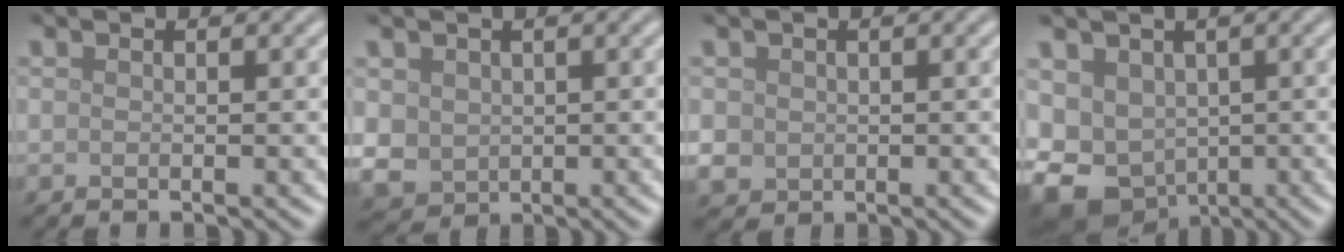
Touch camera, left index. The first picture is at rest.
{"total": 3.0, "force": [0.5, 2.6, 1.3], "torque": [-0.039, -0.007, 0.017]}
{"total": 1.9, "force": [0.2, 1.7, 0.6], "torque": [-0.014, -0.005, 0.004]}
{"total": 9.4, "force": [-2.5, 7.6, 5.0], "torque": [-0.094, -0.032, -0.030]}